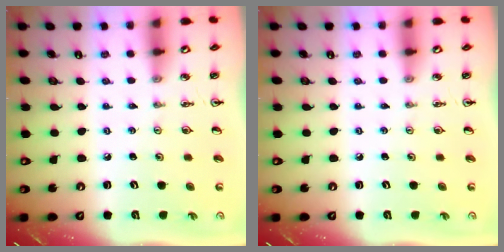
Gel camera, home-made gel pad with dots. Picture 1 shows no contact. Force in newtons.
{"total": 0.0}